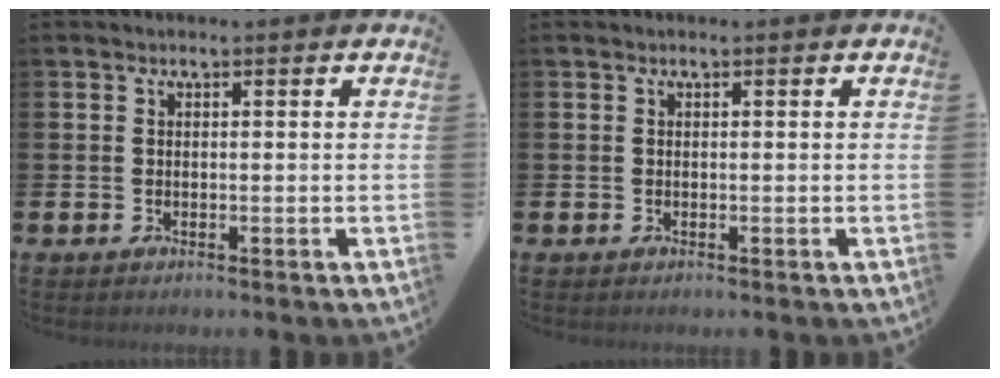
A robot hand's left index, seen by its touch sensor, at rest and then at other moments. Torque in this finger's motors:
{"motor_torque": [0.00, 0.00, 0.00, 0.01]}